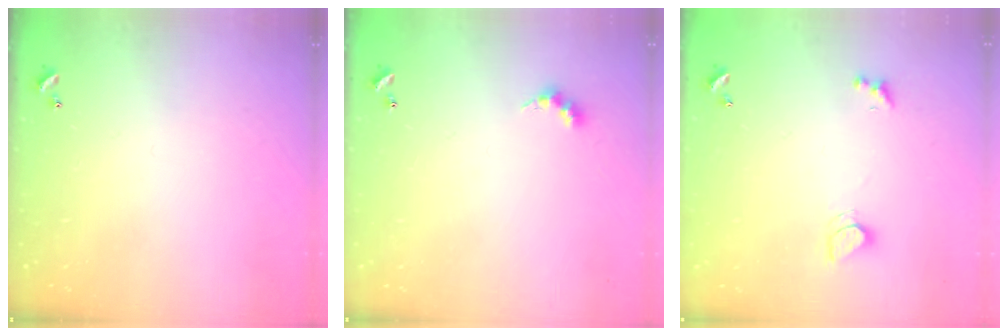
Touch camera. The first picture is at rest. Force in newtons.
{"total": 3.9, "press": 3.8, "slide": 0.6}
{"total": 2.5, "press": 2.4, "slide": 0.6}